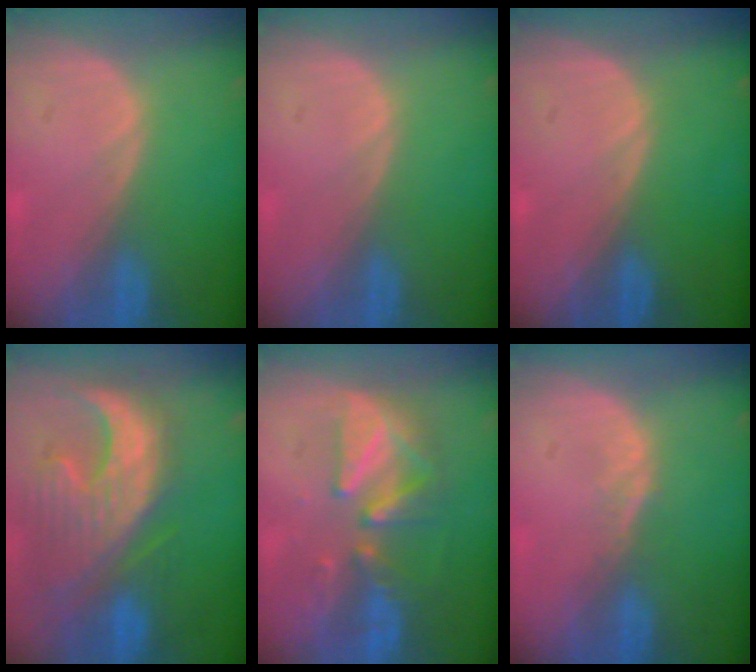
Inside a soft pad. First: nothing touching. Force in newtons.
{"total": 0.0}
{"total": 0.0}
{"total": 12.8, "press": 11.1, "slide": 6.2}
{"total": 8.0, "press": 7.9, "slide": 1.5}
{"total": 1.5, "press": 1.2, "slide": 0.9}